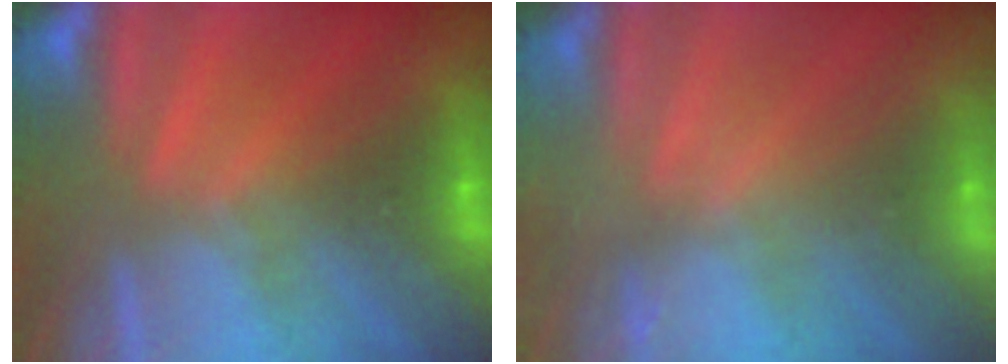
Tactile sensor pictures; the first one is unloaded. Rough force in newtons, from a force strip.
{"total": 2.7}